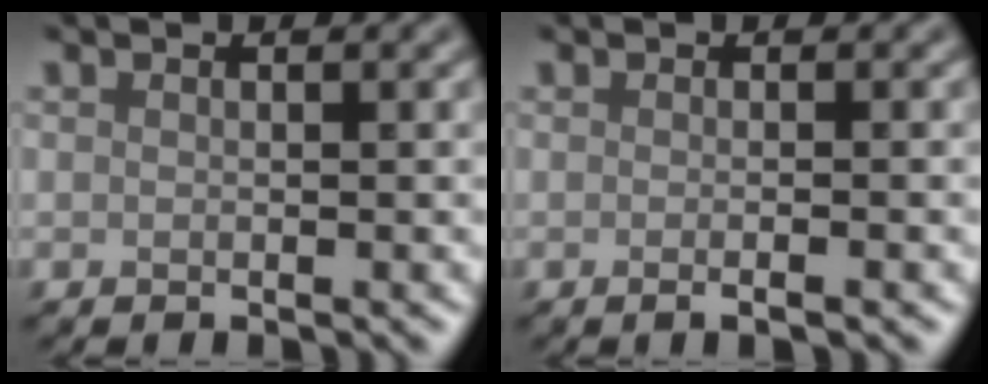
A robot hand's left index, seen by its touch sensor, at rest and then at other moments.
{"total": 1.9, "force": [-0.3, 0.7, 1.7], "torque": [-0.012, -0.005, -0.012]}